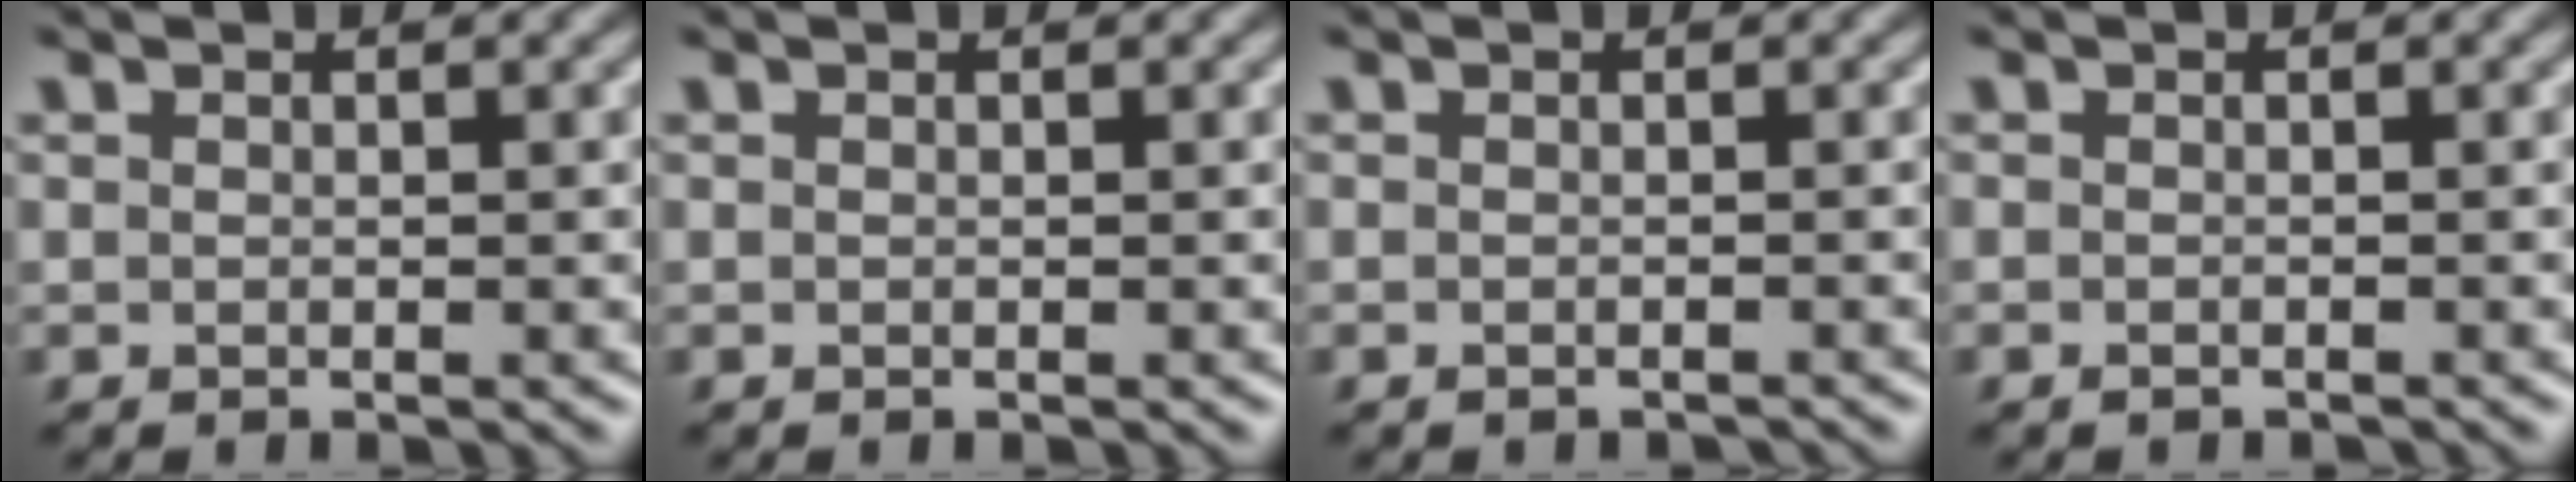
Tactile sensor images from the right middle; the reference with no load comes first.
{"total": 0.0}
{"total": 1.1, "force": [-1.0, 0.1, 0.3], "torque": [0.000, -0.005, -0.015]}
{"total": 1.1, "force": [-1.0, 0.2, 0.4], "torque": [-0.003, -0.005, -0.017]}